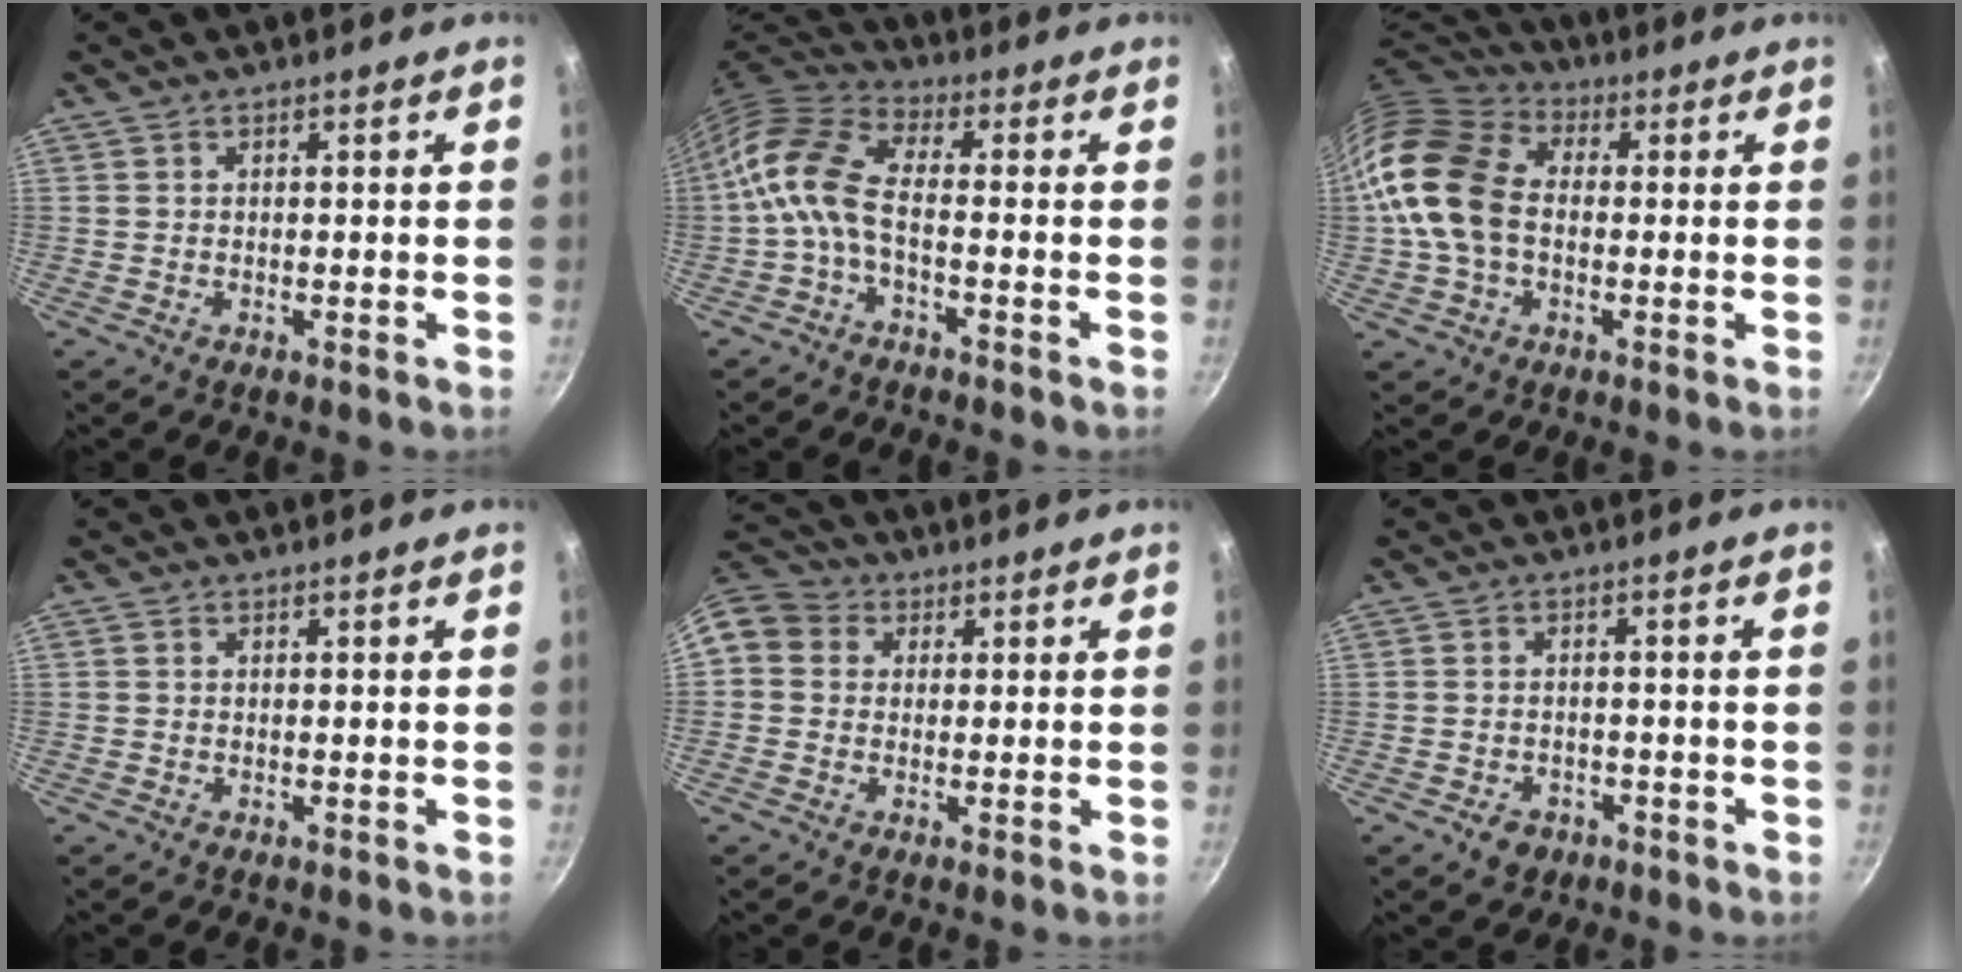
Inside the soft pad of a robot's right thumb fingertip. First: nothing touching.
{"total": 9.4, "force": [-2.4, 4.5, 7.9], "torque": [-0.177, 0.035, -0.065]}
{"total": 16.9, "force": [-0.1, 12.2, 11.7], "torque": [-0.213, 0.029, -0.016]}
{"total": 0.0}
{"total": 8.9, "force": [1.5, 7.9, 4.0], "torque": [-0.069, 0.022, 0.009]}
{"total": 3.7, "force": [-2.0, 2.8, 1.4], "torque": [-0.014, 0.017, -0.020]}